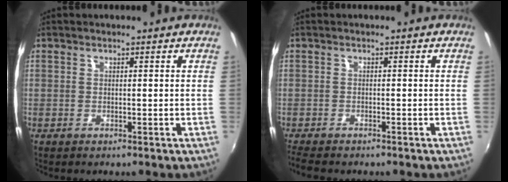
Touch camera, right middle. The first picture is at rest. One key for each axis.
{"total": 4.2, "fx": -3.7, "fy": 0.9, "fz": 1.8, "tx": -0.047, "ty": -0.022, "tz": -0.066}